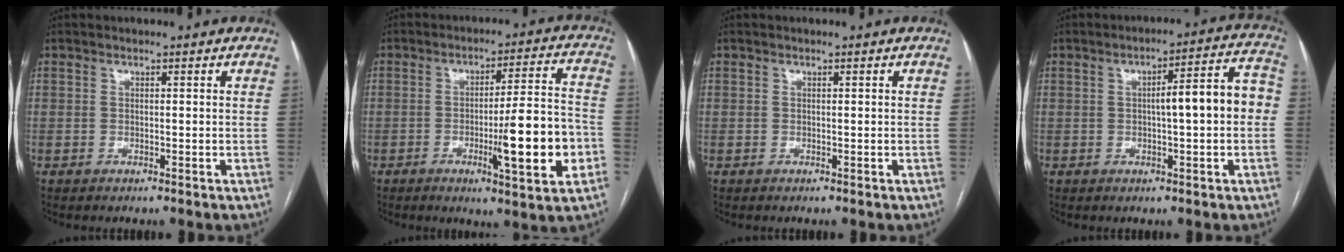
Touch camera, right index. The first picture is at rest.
{"total": 13.4, "force": [-3.9, 0.9, 12.8], "torque": [-0.187, -0.004, -0.056]}
{"total": 0.0}
{"total": 9.4, "force": [-0.1, 1.5, 9.2], "torque": [-0.123, 0.036, -0.003]}